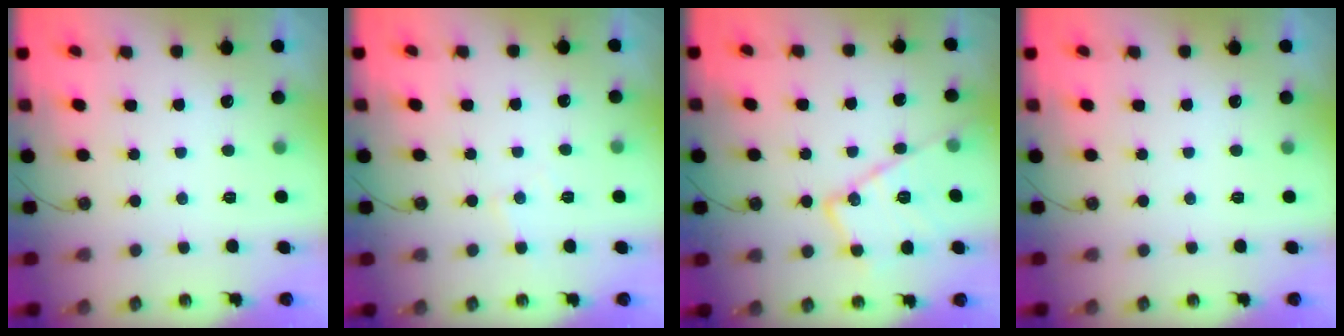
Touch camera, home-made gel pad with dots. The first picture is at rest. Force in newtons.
{"total": 5.2, "press": 5.1, "slide": 0.7}
{"total": 15.8, "press": 15.8, "slide": 0.6}
{"total": 0.0}